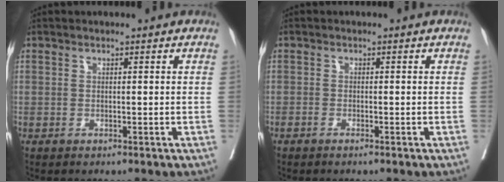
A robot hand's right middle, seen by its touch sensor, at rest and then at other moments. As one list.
[{"total": 0.8, "force": [-0.7, 0.1, 0.5], "torque": [-0.010, -0.001, -0.011]}]